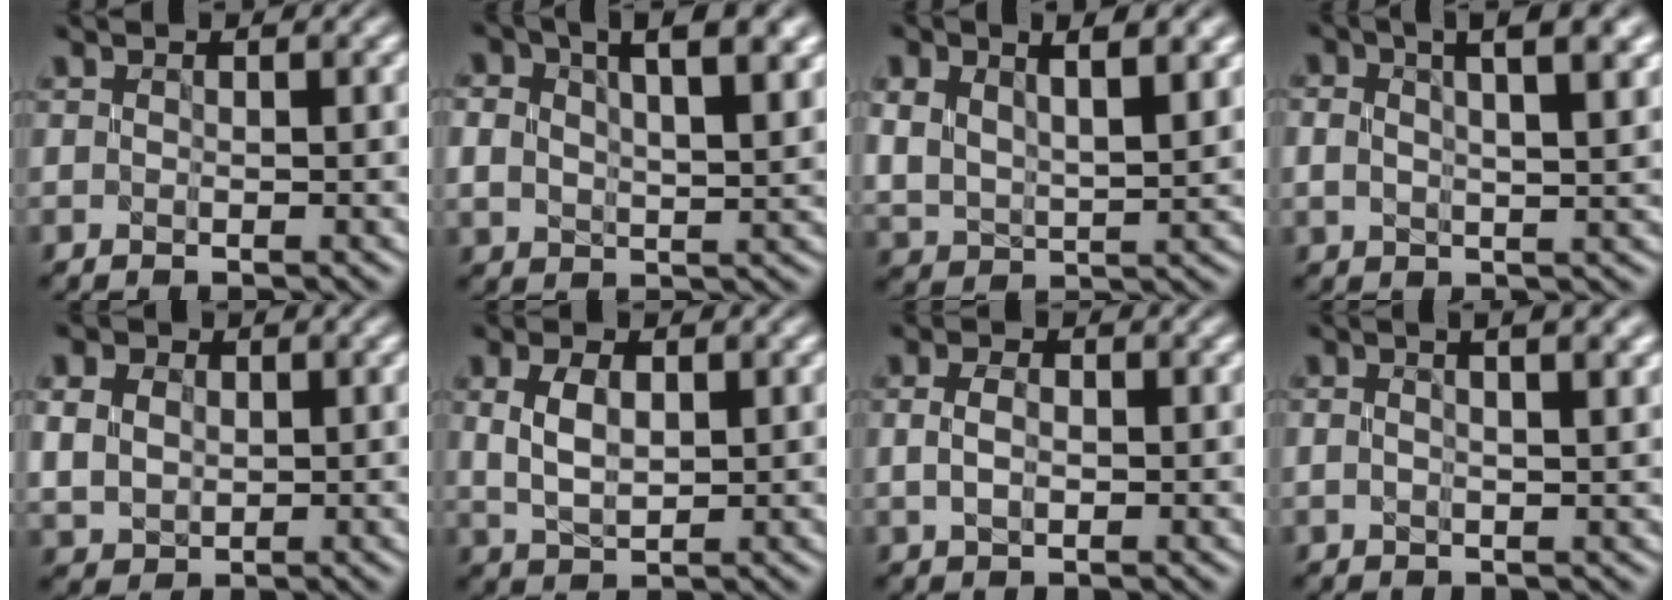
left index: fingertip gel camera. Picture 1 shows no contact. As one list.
[{"total": 8.7, "force": [3.9, 4.6, 6.3], "torque": [-0.092, 0.014, 0.054]}, {"total": 6.4, "force": [3.1, 3.0, 4.7], "torque": [-0.089, -0.001, 0.054]}, {"total": 7.0, "force": [3.4, 2.7, 5.4], "torque": [-0.070, 0.022, 0.034]}, {"total": 5.3, "force": [1.8, 4.1, 2.9], "torque": [-0.076, 0.018, 0.021]}, {"total": 3.5, "force": [0.8, 2.1, 2.8], "torque": [-0.068, 0.002, 0.021]}, {"total": 2.1, "force": [0.1, 1.4, 1.6], "torque": [-0.046, 0.002, 0.006]}, {"total": 5.7, "force": [2.5, 2.4, 4.5], "torque": [-0.049, 0.023, 0.004]}]